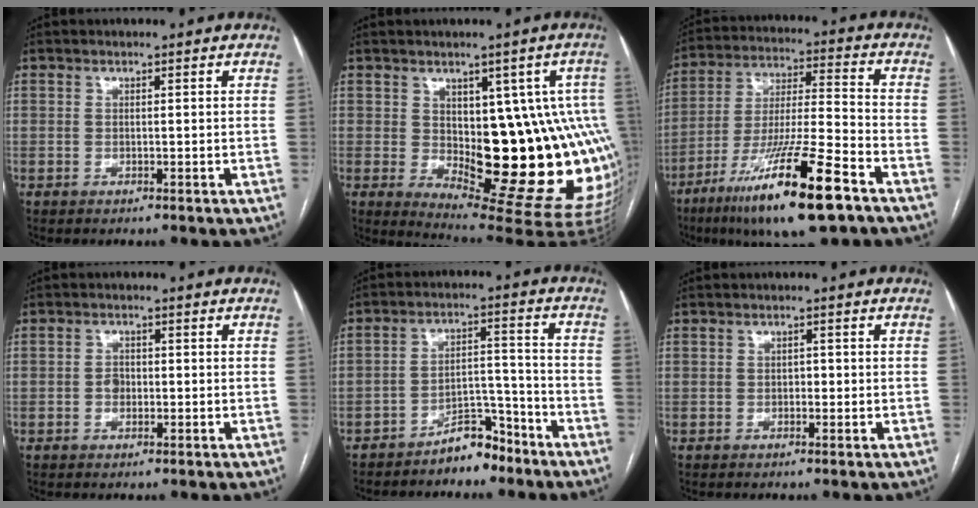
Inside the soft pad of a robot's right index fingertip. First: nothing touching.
{"total": 18.7, "force": [-1.0, 6.5, 17.4], "torque": [-0.150, 0.016, 0.012]}
{"total": 19.2, "force": [-11.3, 1.2, 15.4], "torque": [-0.279, -0.041, -0.199]}
{"total": 1.7, "force": [-0.3, 1.4, 1.0], "torque": [-0.015, 0.005, -0.005]}
{"total": 6.5, "force": [-5.4, 2.6, 2.4], "torque": [-0.032, 0.022, -0.089]}
{"total": 0.9, "force": [-0.2, 0.7, 0.6], "torque": [-0.006, 0.002, -0.005]}